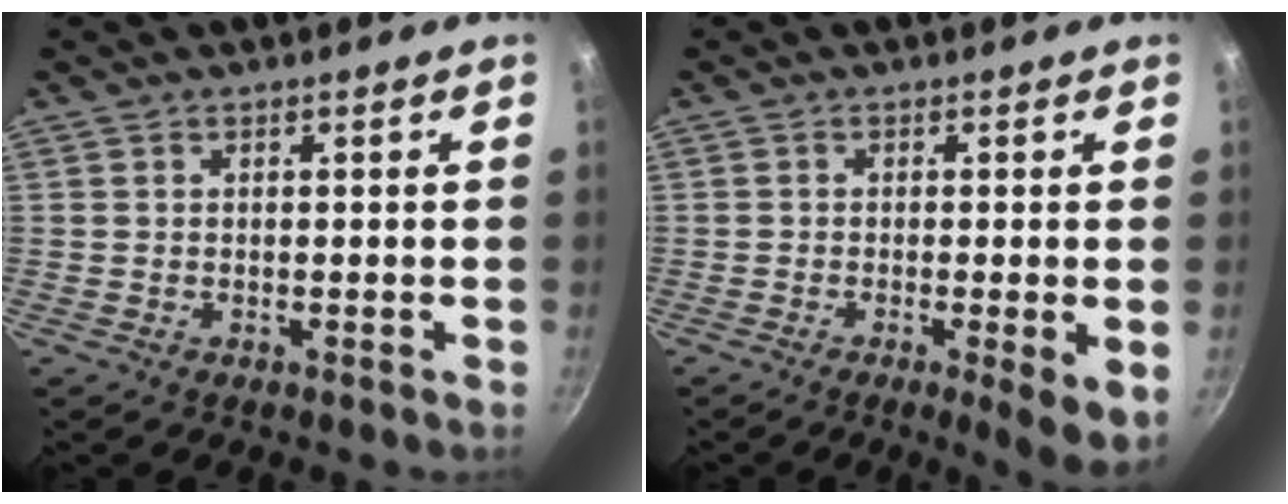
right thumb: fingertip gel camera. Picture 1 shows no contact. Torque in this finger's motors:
{"motor_torque": [-0.31, 0.11, -0.17, 0.10, 0.09]}